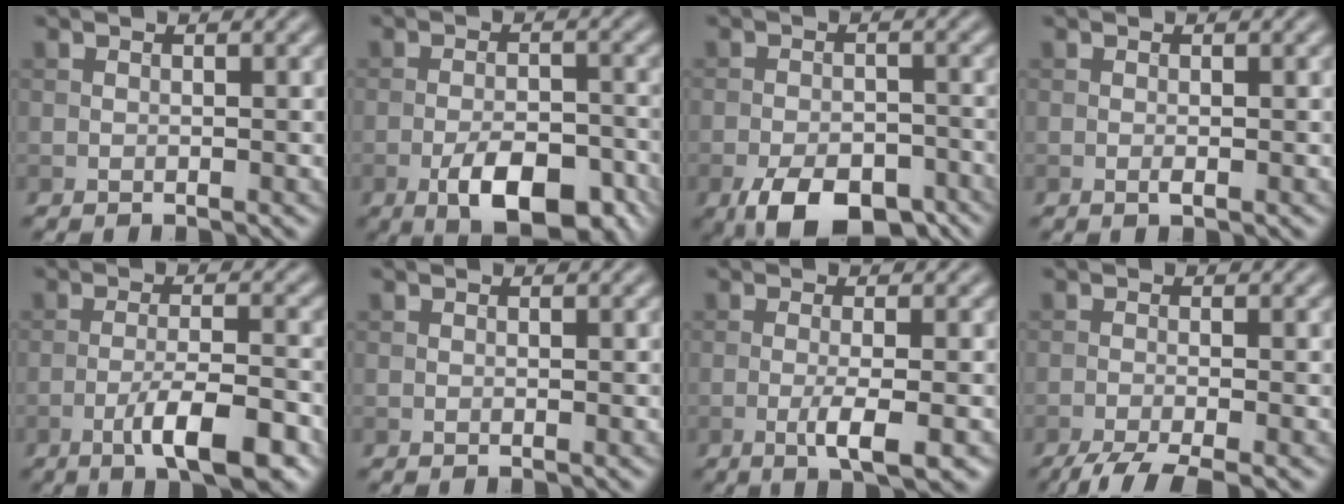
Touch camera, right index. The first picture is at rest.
{"total": 7.3, "force": [-3.8, 3.0, 5.4], "torque": [-0.085, 0.001, -0.062]}
{"total": 8.0, "force": [-5.0, 3.7, 5.0], "torque": [-0.078, -0.017, -0.076]}
{"total": 0.6, "force": [-0.2, 0.1, 0.5], "torque": [-0.012, -0.002, -0.004]}
{"total": 6.3, "force": [-3.3, 1.3, 5.2], "torque": [-0.089, 0.004, -0.055]}
{"total": 0.0}
{"total": 3.6, "force": [-1.1, 0.7, 3.4], "torque": [-0.058, 0.000, -0.024]}
{"total": 4.5, "force": [-3.2, 0.8, 3.0], "torque": [-0.045, -0.003, -0.067]}